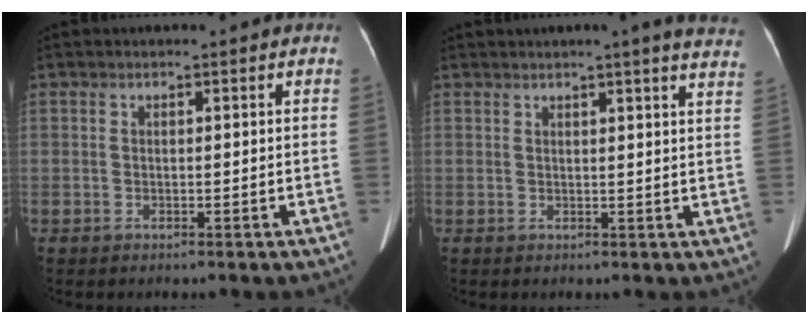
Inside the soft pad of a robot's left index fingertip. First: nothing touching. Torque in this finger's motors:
{"motor_torque": [0.80, -1.03, 0.07, 0.02]}